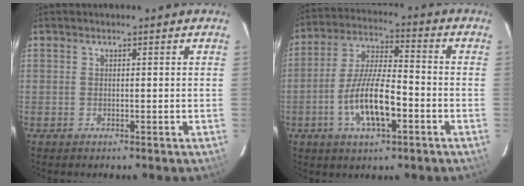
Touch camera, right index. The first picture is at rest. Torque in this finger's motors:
{"motor_torque": [0.95, -0.72, 0.58, 0.16]}